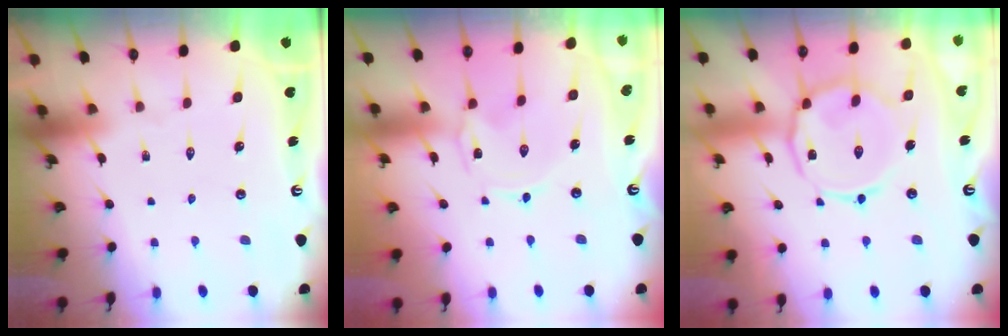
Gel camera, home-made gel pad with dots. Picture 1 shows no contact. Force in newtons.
{"total": 0.8, "press": 0.7, "slide": 0.1}
{"total": 12.2, "press": 12.1, "slide": 1.2}